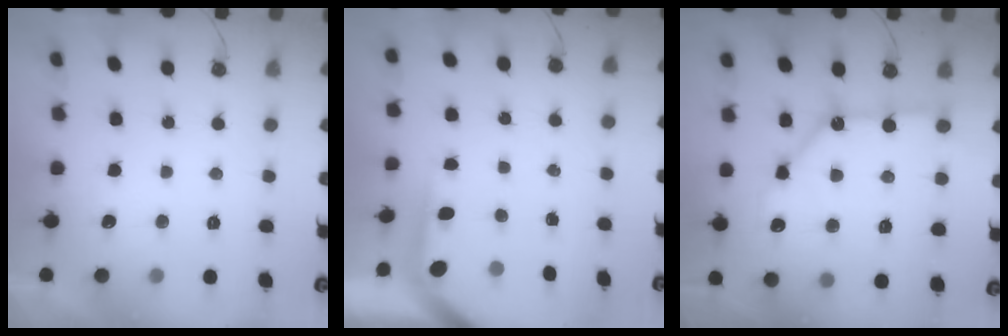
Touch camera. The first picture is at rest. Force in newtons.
{"total": 3.7, "press": 3.7, "slide": 0.4}
{"total": 13.4, "press": 13.3, "slide": 1.5}